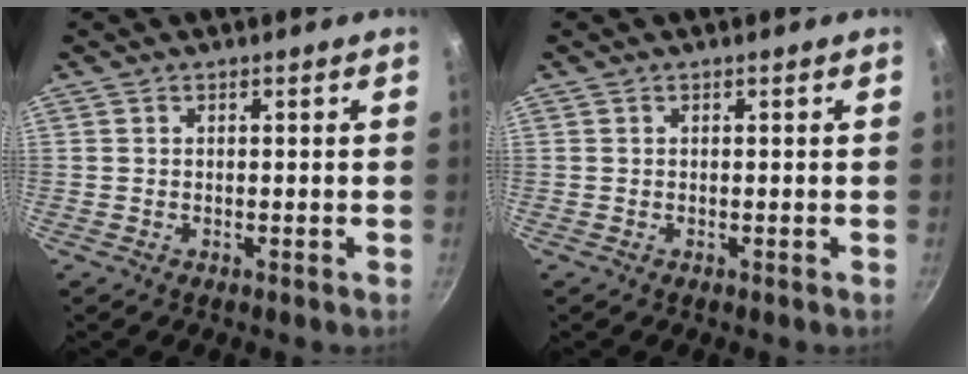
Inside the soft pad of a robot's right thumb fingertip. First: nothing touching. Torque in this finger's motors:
{"motor_torque": [-0.04, 0.25, 0.35, -0.02, -0.01]}